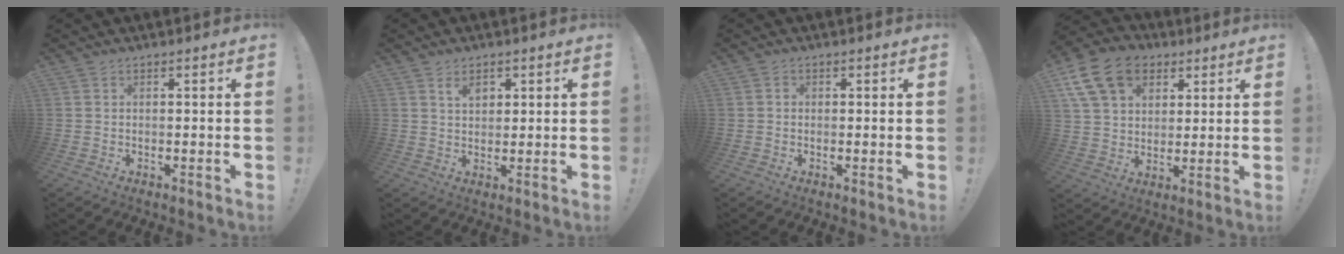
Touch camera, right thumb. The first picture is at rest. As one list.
[{"total": 4.4, "force": [2.3, 2.6, 2.6], "torque": [-0.033, -0.004, 0.037]}, {"total": 0.9, "force": [-0.3, 0.7, 0.5], "torque": [-0.008, 0.005, -0.006]}, {"total": 16.9, "force": [7.4, 12.3, 8.9], "torque": [-0.150, -0.026, 0.142]}]